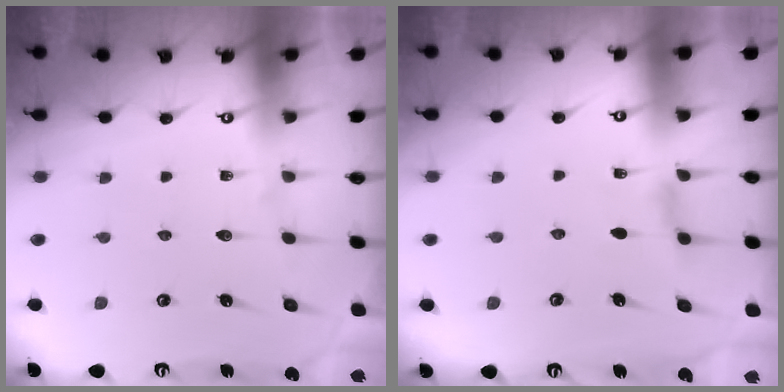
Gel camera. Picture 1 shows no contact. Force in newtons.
{"total": 2.0, "press": 2.0, "slide": 0.4}